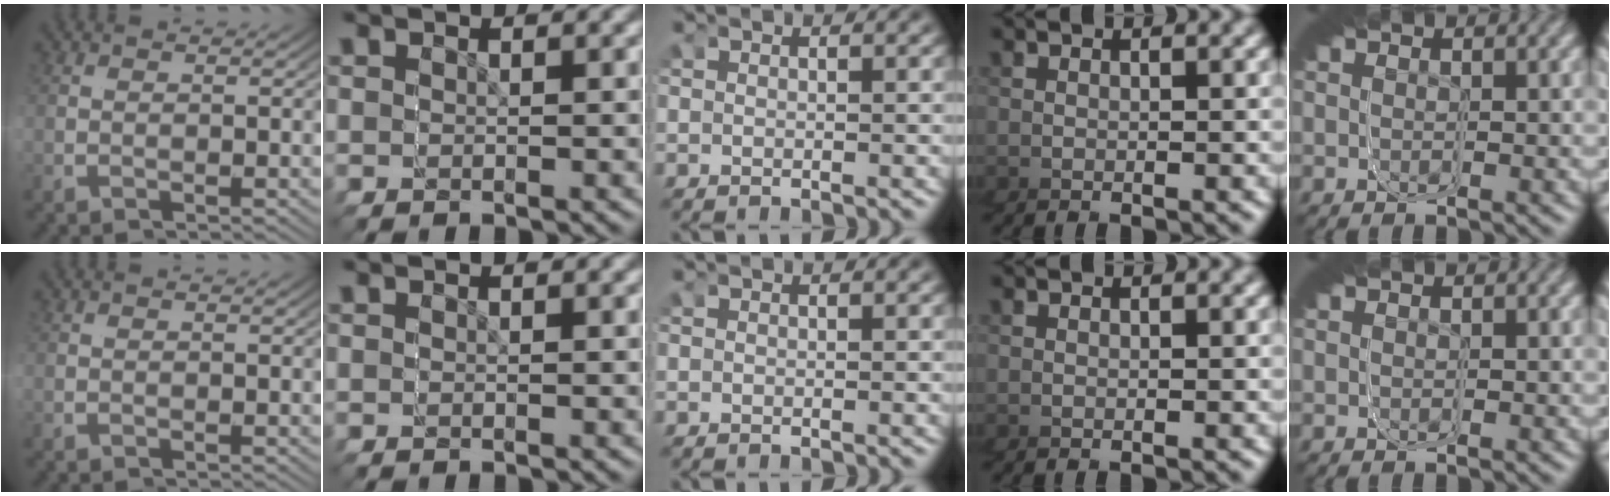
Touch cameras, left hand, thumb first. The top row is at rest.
{}